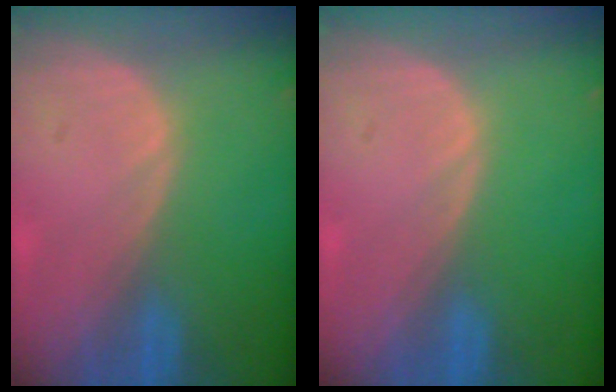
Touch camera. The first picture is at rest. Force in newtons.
{"total": 0.0}